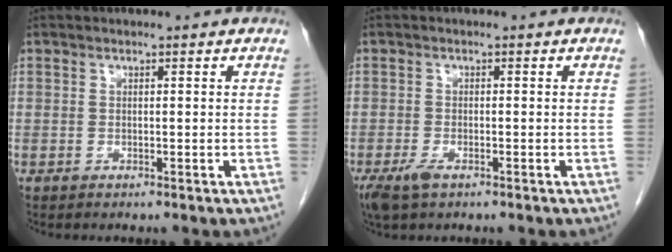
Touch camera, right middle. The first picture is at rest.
{"total": 3.2, "force": [-1.9, 1.2, 2.3], "torque": [-0.054, -0.006, -0.031]}